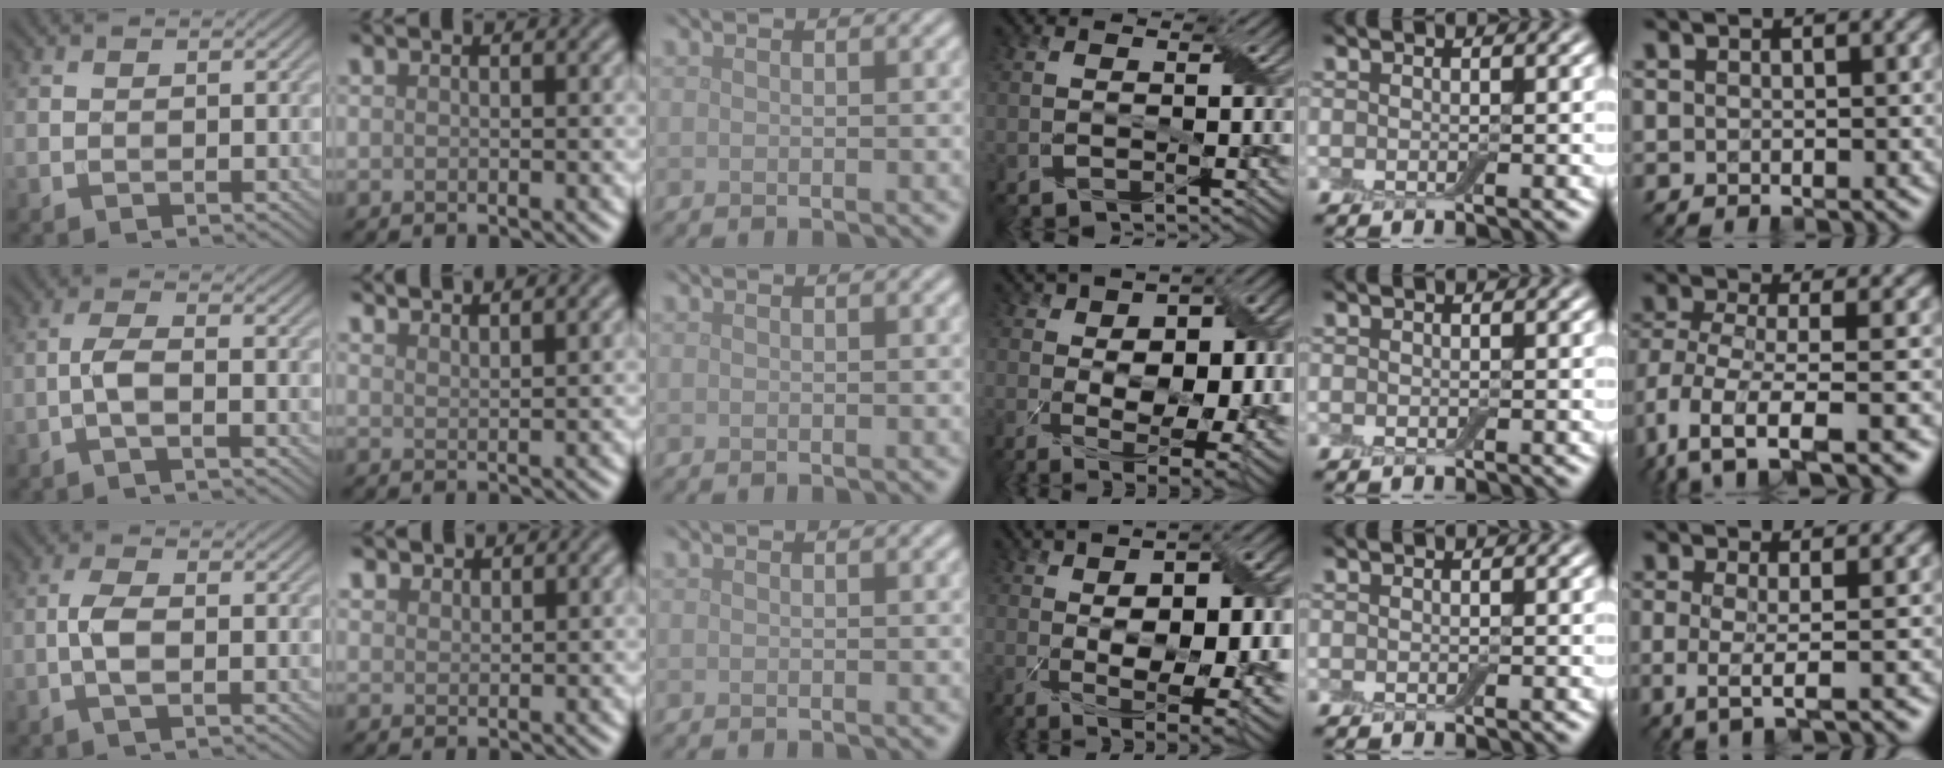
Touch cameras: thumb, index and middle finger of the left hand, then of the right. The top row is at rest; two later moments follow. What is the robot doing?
{"motion": "peel", "object": "bubble wrap"}